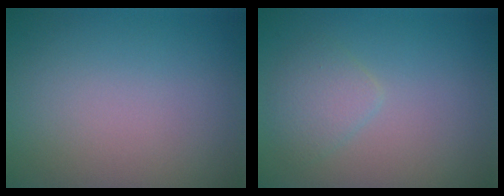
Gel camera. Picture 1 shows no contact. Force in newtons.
{"total": 1.9, "press": 1.9, "slide": 0.1}